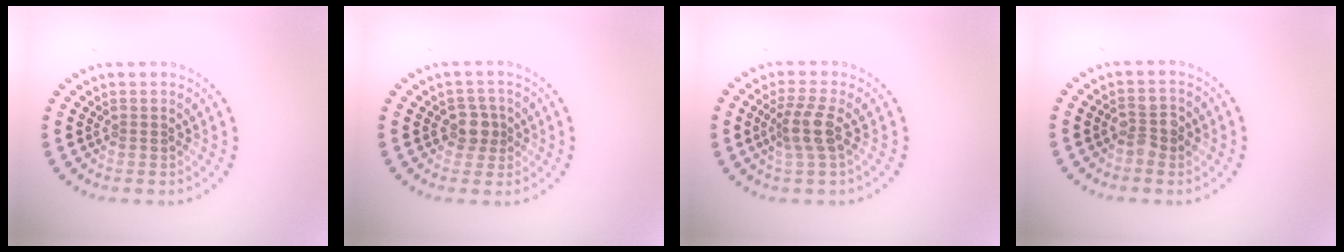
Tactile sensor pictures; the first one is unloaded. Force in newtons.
{"total": 1.9, "press": 1.8, "slide": 0.9}
{"total": 2.8, "press": 2.3, "slide": 1.7}
{"total": 2.1, "press": 2.0, "slide": 0.3}